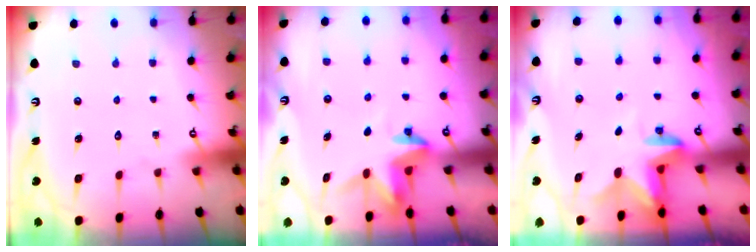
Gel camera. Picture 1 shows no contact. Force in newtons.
{"total": 3.4, "press": 3.4, "slide": 0.2}
{"total": 2.9, "press": 2.8, "slide": 0.6}